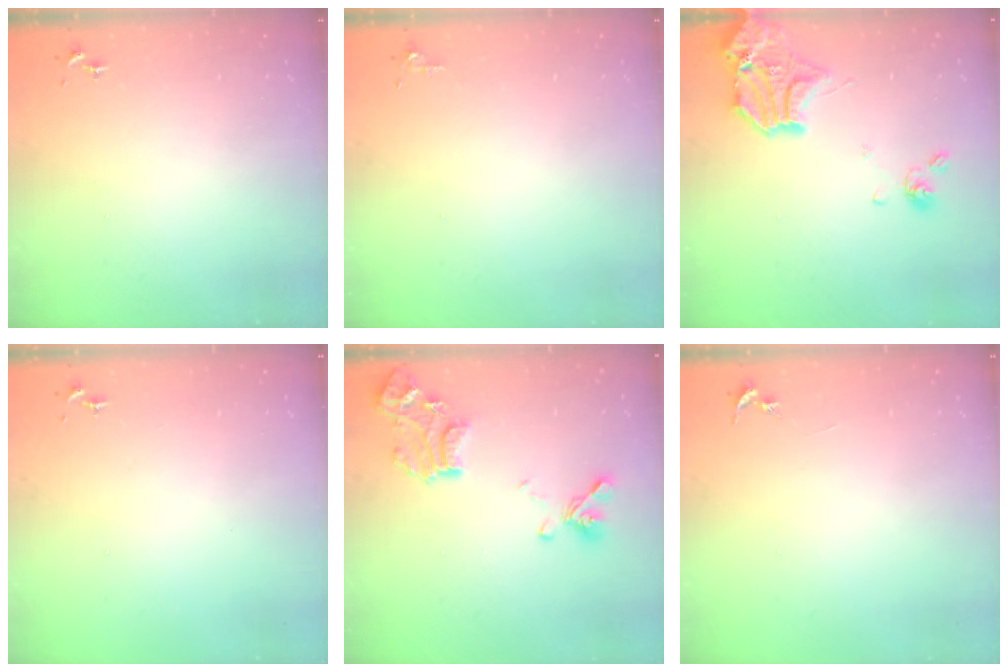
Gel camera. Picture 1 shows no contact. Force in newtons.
{"total": 3.5, "press": 3.4, "slide": 0.5}
{"total": 16.0, "press": 15.8, "slide": 2.5}
{"total": 0.0}
{"total": 16.4, "press": 16.4, "slide": 1.4}
{"total": 0.0}